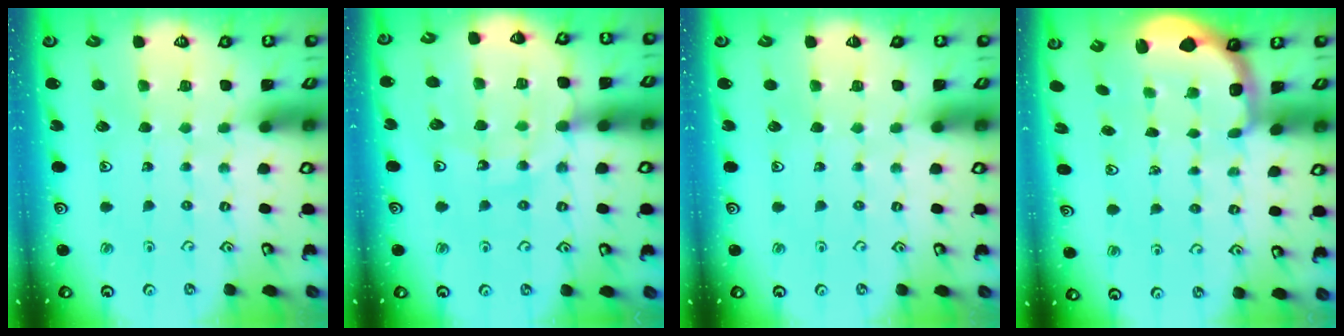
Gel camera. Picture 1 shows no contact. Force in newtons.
{"total": 12.9, "press": 12.5, "slide": 3.2}
{"total": 0.0}
{"total": 2.1, "press": 1.3, "slide": 1.6}